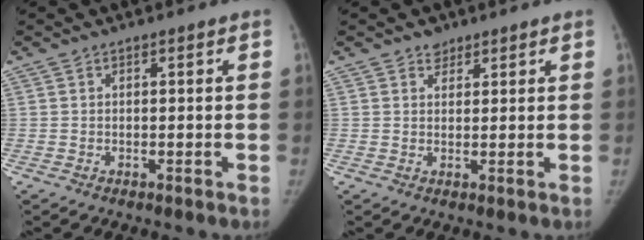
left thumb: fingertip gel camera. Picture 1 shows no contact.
{"total": 2.2, "force": [1.7, 1.4, 0.4], "torque": [0.008, -0.010, 0.023]}